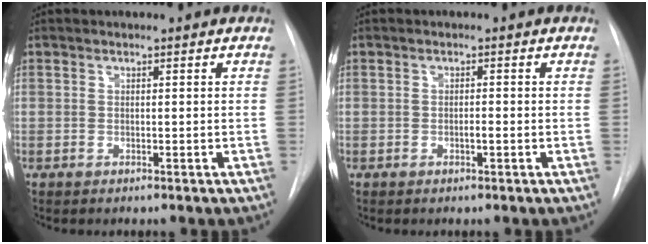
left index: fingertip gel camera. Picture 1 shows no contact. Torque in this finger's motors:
{"motor_torque": [0.06, 0.07, 0.01, 0.00]}